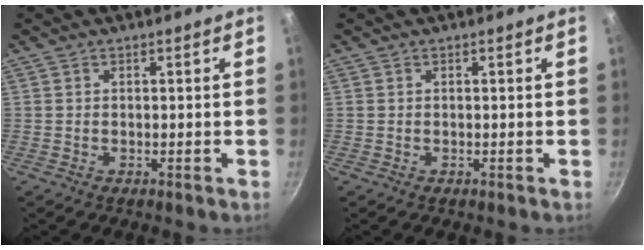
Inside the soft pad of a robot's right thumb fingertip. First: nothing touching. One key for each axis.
{"total": 0.0}